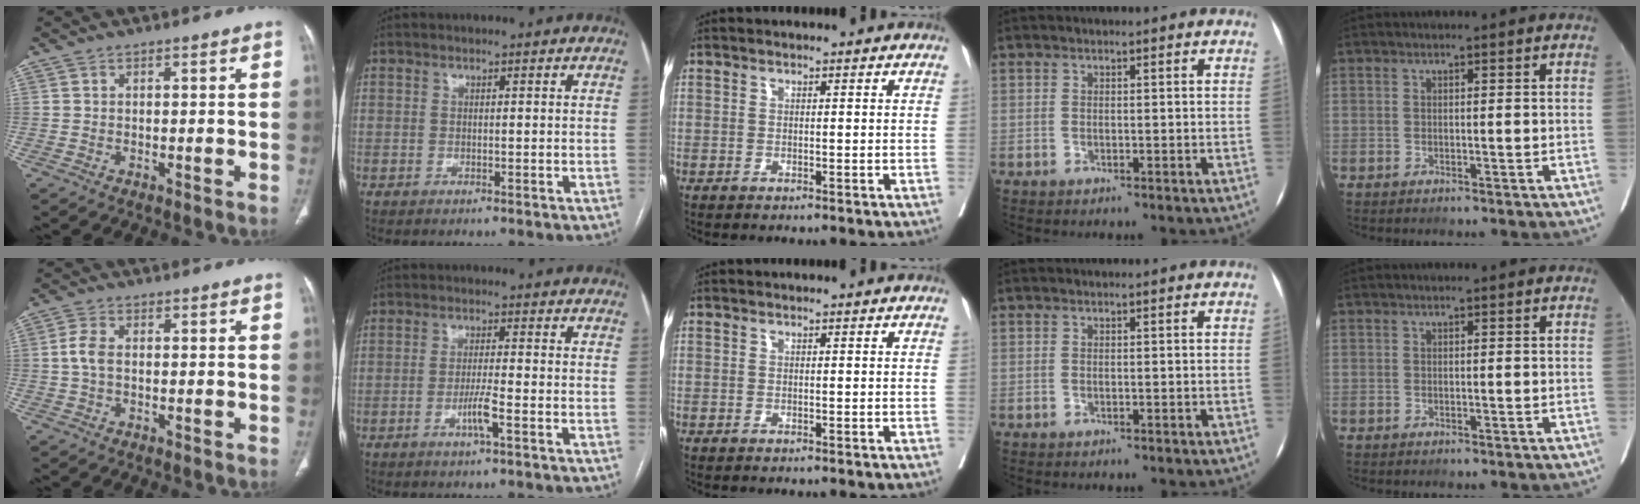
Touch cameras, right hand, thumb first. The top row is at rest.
{"thumb": {"total": 3.5, "force": [-0.1, 2.0, 2.8], "torque": [-0.063, 0.008, -0.006]}, "index": {"total": 3.6, "force": [-1.6, -0.3, 3.2], "torque": [-0.063, -0.005, -0.033]}}